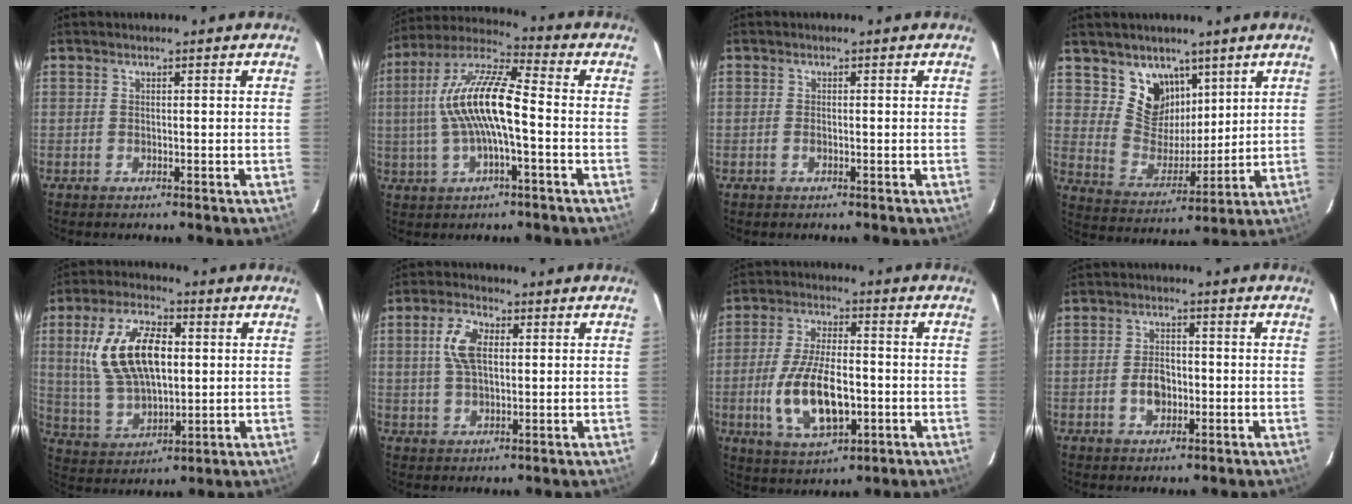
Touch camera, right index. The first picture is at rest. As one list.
[{"total": 14.5, "force": [-0.9, 3.6, 14.0], "torque": [-0.272, 0.015, -0.023]}, {"total": 0.9, "force": [-0.3, 0.4, 0.7], "torque": [-0.016, 0.000, -0.006]}, {"total": 9.9, "force": [6.2, 7.3, 2.6], "torque": [-0.045, -0.008, 0.127]}, {"total": 16.5, "force": [3.1, 8.6, 13.8], "torque": [-0.273, 0.012, 0.069]}, {"total": 7.0, "force": [1.6, 3.8, 5.7], "torque": [-0.110, 0.013, 0.031]}, {"total": 14.3, "force": [-3.2, 6.3, 12.4], "torque": [-0.249, -0.011, -0.048]}, {"total": 4.8, "force": [-1.2, 3.3, 3.4], "torque": [-0.067, 0.006, -0.015]}]